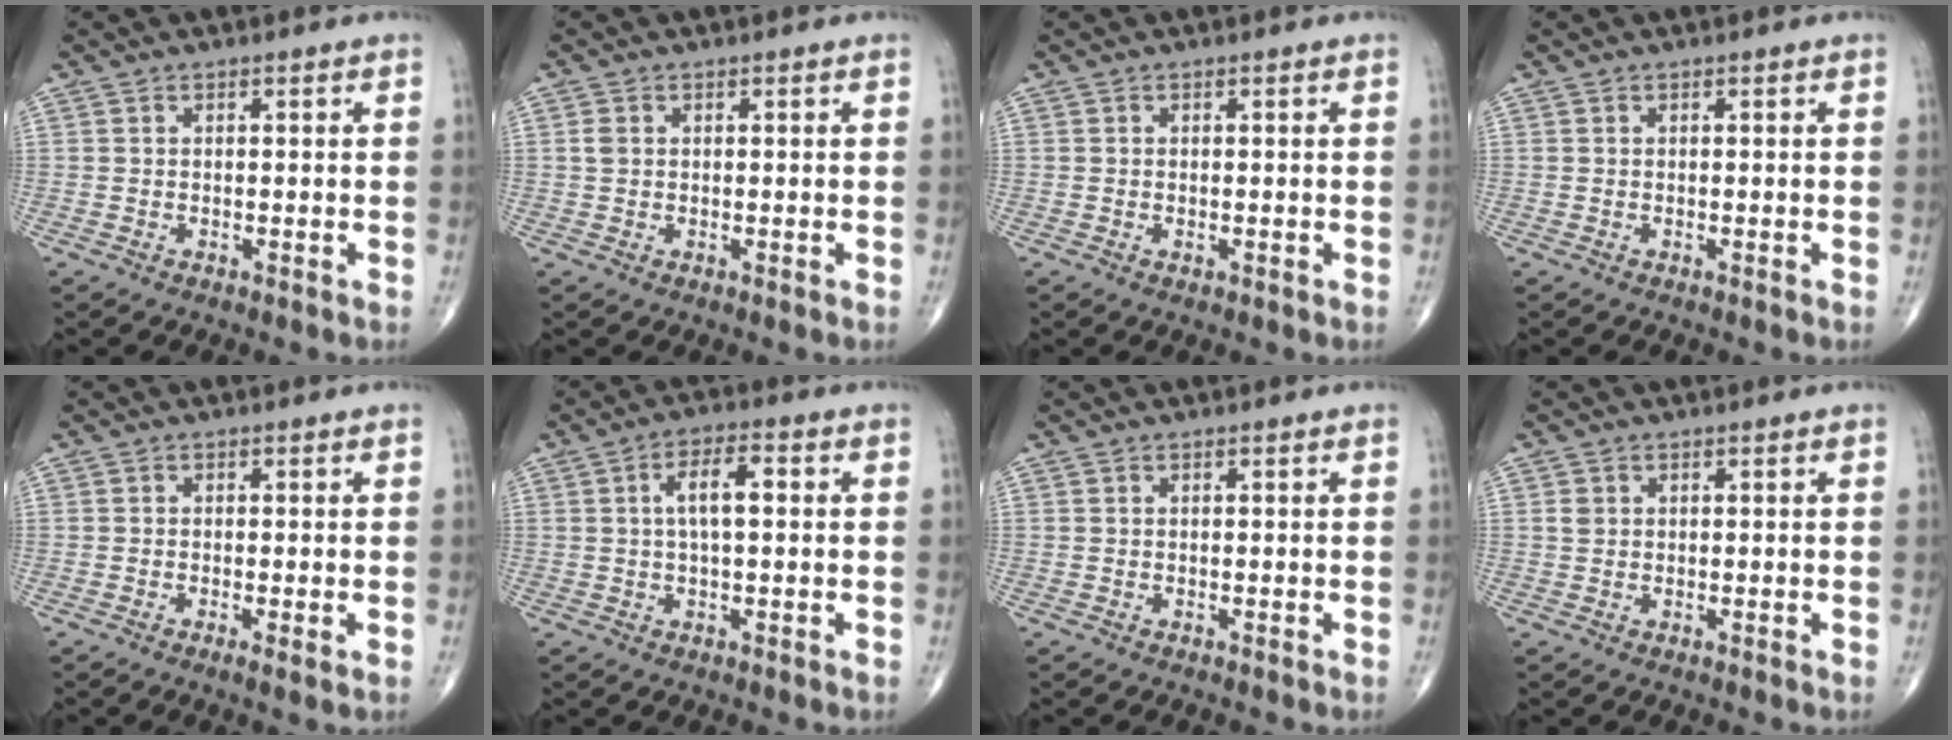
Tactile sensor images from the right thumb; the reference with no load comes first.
{"total": 1.4, "force": [0.2, 1.1, 0.8], "torque": [-0.018, 0.004, 0.006]}
{"total": 0.6, "force": [-0.2, 0.3, 0.5], "torque": [-0.009, -0.001, -0.002]}
{"total": 0.0}
{"total": 1.6, "force": [-0.5, 0.1, 1.5], "torque": [-0.035, -0.008, -0.015]}
{"total": 6.2, "force": [0.9, 2.4, 5.6], "torque": [-0.095, 0.013, 0.010]}
{"total": 0.0}
{"total": 1.3, "force": [0.3, 1.1, 0.6], "torque": [-0.009, 0.002, 0.007]}